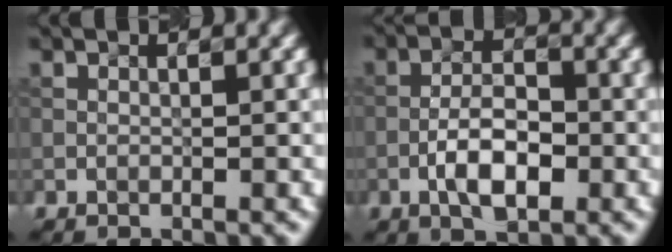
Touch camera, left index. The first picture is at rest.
{"total": 4.0, "force": [-1.8, 1.6, 3.3], "torque": [-0.058, 0.007, -0.027]}